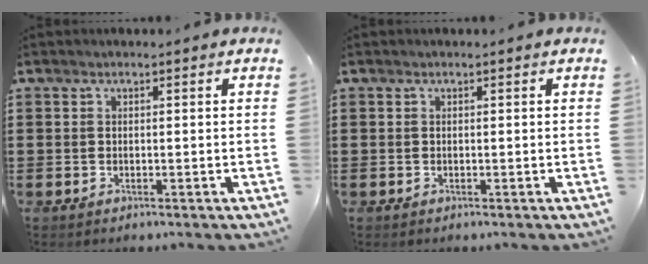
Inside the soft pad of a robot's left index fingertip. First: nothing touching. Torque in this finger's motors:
{"motor_torque": [0.00, 0.00, 0.00, 0.01]}